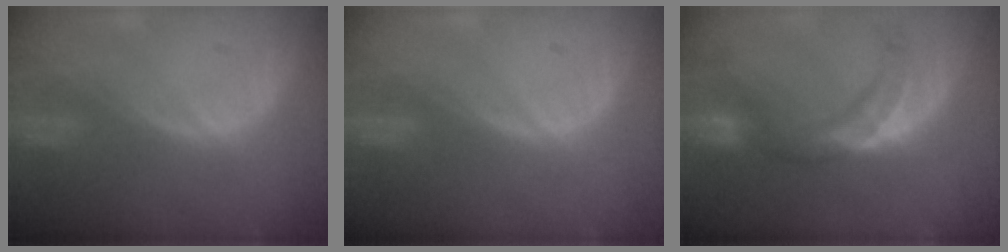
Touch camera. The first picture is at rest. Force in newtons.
{"total": 0.0}
{"total": 9.0, "press": 8.8, "slide": 1.8}